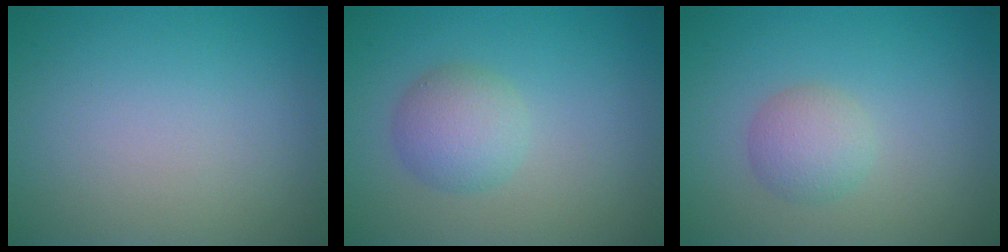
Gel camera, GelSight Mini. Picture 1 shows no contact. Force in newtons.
{"total": 3.1, "press": 3.1, "slide": 0.1}
{"total": 2.5, "press": 2.4, "slide": 0.2}